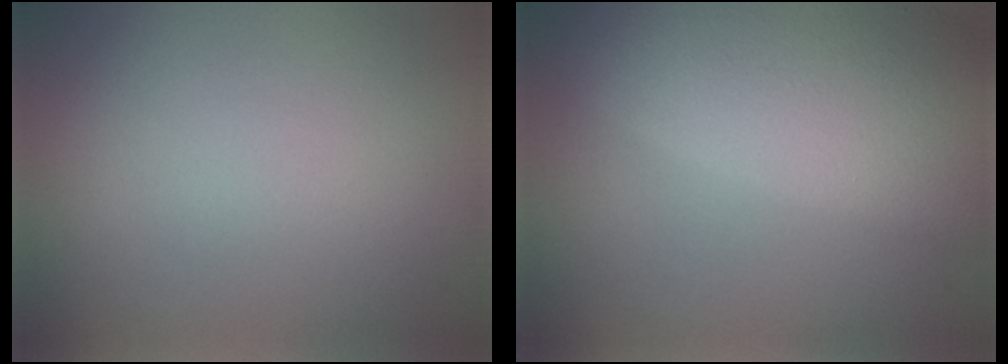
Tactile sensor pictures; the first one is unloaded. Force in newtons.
{"total": 13.8, "press": 13.7, "slide": 1.2}